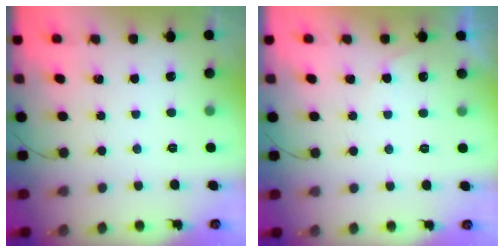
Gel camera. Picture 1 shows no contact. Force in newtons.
{"total": 4.4, "press": 4.4, "slide": 0.1}